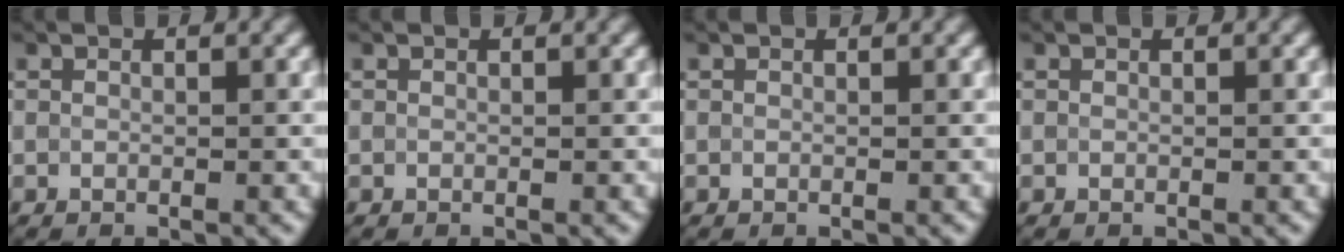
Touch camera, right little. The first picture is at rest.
{"total": 0.0}
{"total": 0.0}
{"total": 0.0}